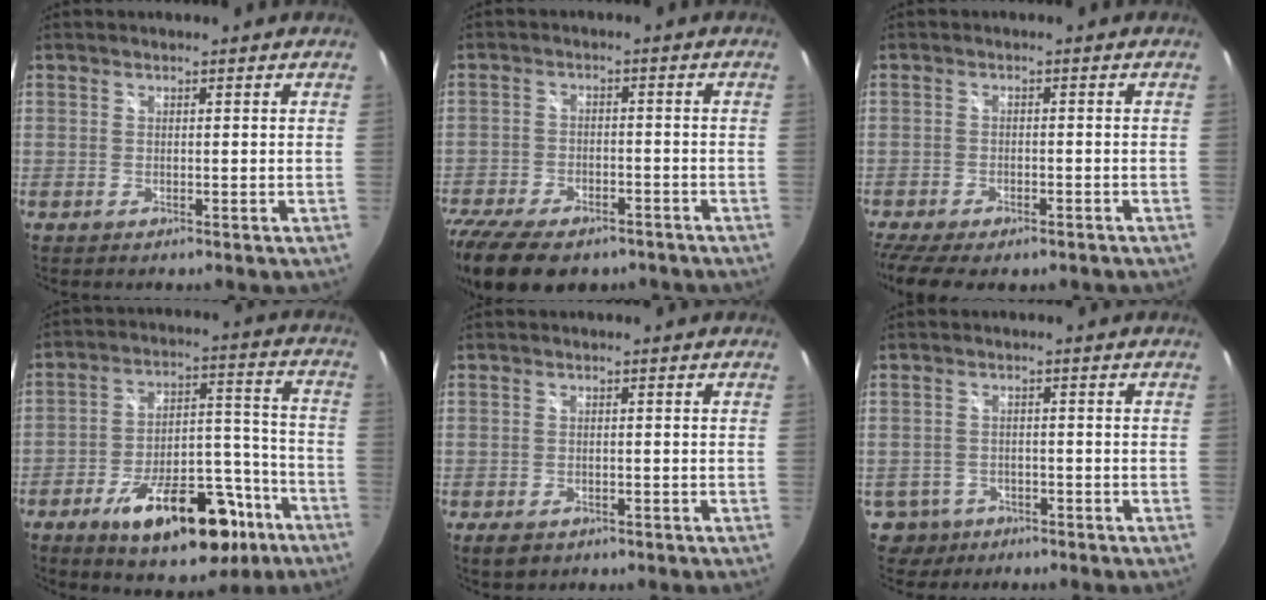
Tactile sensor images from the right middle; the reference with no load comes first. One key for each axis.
{"total": 17.8, "fx": -13.1, "fy": 8.2, "fz": 8.9, "tx": -0.217, "ty": -0.037, "tz": -0.207}
{"total": 10.0, "fx": -7.6, "fy": 3.5, "fz": 5.5, "tx": -0.132, "ty": -0.041, "tz": -0.122}
{"total": 21.7, "fx": -12.8, "fy": 9.6, "fz": 14.7, "tx": -0.232, "ty": 0.015, "tz": -0.177}
{"total": 3.9, "fx": -2.2, "fy": 2.4, "fz": 2.0, "tx": -0.044, "ty": -0.012, "tz": -0.031}
{"total": 5.2, "fx": -2.7, "fy": 4.4, "fz": 1.0, "tx": -0.037, "ty": 0.000, "tz": -0.037}